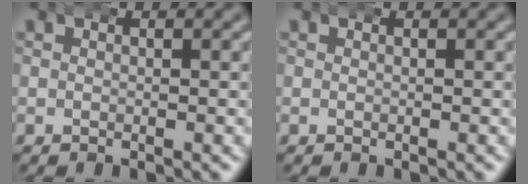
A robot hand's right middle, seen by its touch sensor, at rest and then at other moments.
{"total": 0.0}